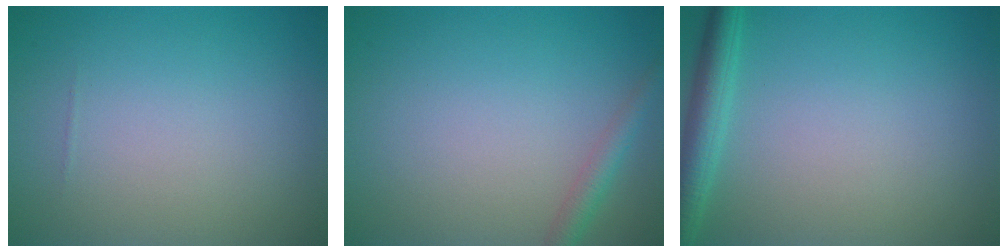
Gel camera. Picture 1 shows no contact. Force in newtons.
{"total": 1.8, "press": 1.8, "slide": 0.0}
{"total": 3.0, "press": 3.0, "slide": 0.2}